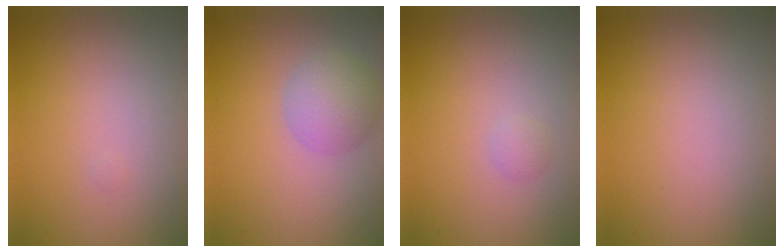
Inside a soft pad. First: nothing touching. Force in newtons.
{"total": 3.6, "press": 3.6, "slide": 0.2}
{"total": 0.7, "press": 0.7, "slide": 0.0}
{"total": 0.0}